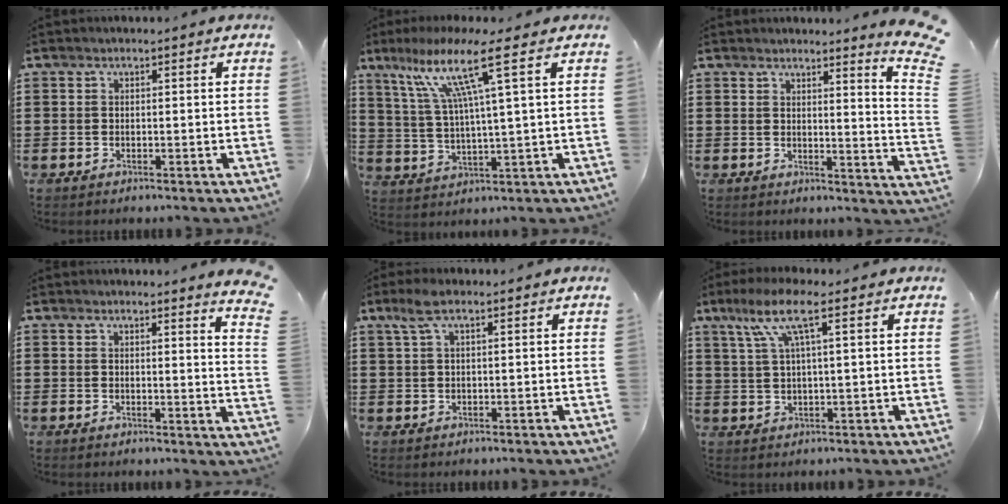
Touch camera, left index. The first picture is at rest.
{"total": 11.1, "force": [5.7, 0.2, 9.5], "torque": [-0.205, -0.012, 0.089]}
{"total": 4.1, "force": [3.3, -1.0, 2.3], "torque": [-0.045, -0.038, 0.049]}
{"total": 3.1, "force": [2.8, -0.7, 1.2], "torque": [-0.025, -0.014, 0.050]}
{"total": 2.8, "force": [1.2, 0.8, 2.4], "torque": [-0.051, 0.003, 0.021]}
{"total": 7.1, "force": [3.0, 0.8, 6.3], "torque": [-0.131, 0.005, 0.050]}